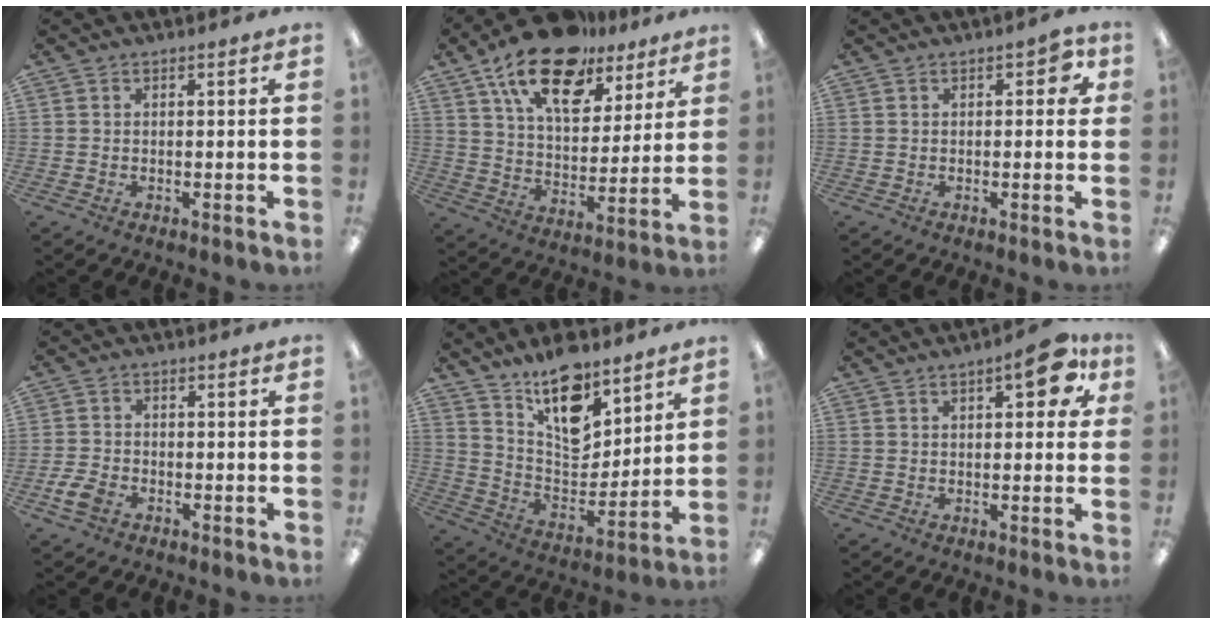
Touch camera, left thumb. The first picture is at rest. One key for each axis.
{"total": 19.5, "fx": 12.8, "fy": 9.8, "fz": 11.0, "tx": -0.186, "ty": -0.067, "tz": 0.225}
{"total": 4.3, "fx": 1.2, "fy": 2.2, "fz": 3.4, "tx": -0.043, "ty": 0.002, "tz": 0.016}
{"total": 4.3, "fx": -2.5, "fy": 2.6, "fz": 2.2, "tx": -0.052, "ty": 0.008, "tz": -0.049}
{"total": 16.2, "fx": 12.0, "fy": 7.6, "fz": 7.9, "tx": -0.129, "ty": -0.080, "tz": 0.215}
{"total": 9.6, "fx": 3.8, "fy": 3.7, "fz": 8.0, "tx": -0.105, "ty": -0.005, "tz": 0.059}